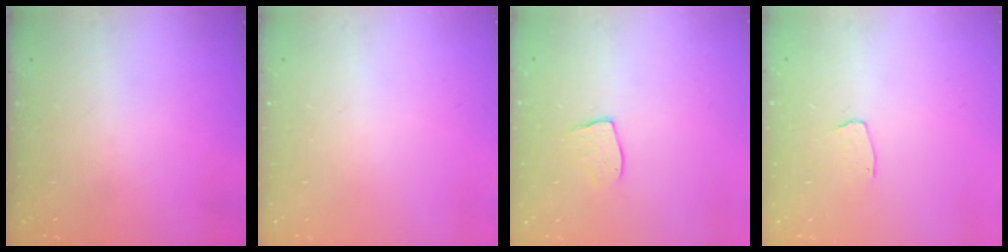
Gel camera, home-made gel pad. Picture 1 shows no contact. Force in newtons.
{"total": 0.0}
{"total": 7.0, "press": 7.0, "slide": 0.5}
{"total": 4.0, "press": 3.9, "slide": 0.2}